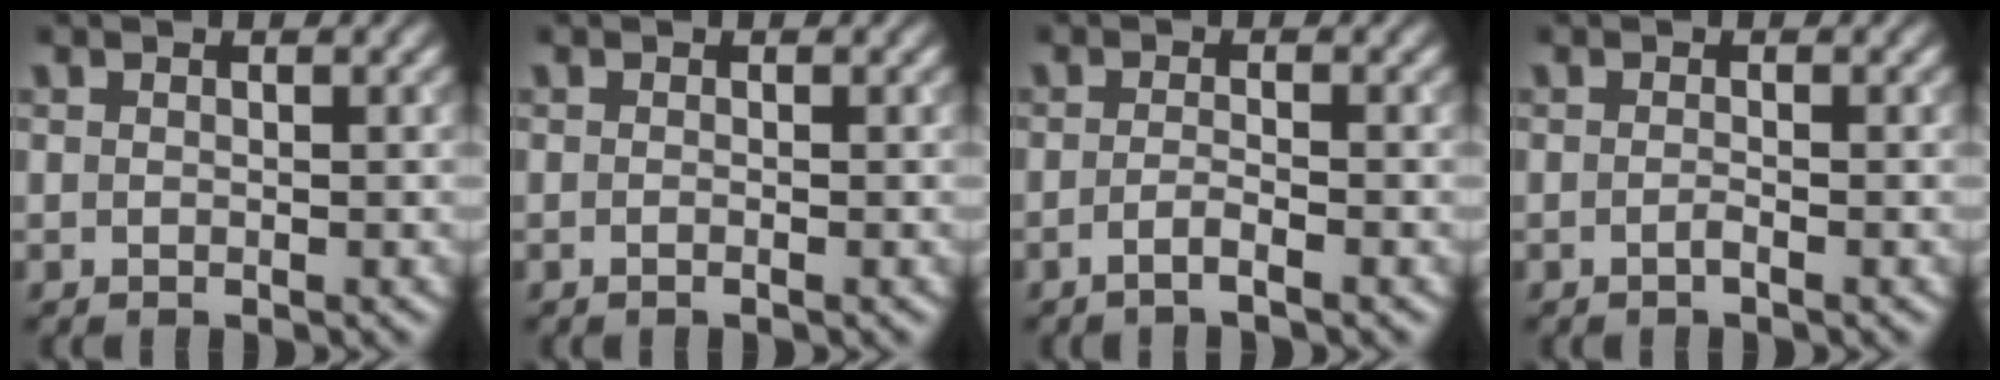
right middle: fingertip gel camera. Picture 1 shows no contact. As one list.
[{"total": 0.6, "force": [-0.2, 0.2, 0.5], "torque": [-0.009, -0.007, -0.008]}, {"total": 1.6, "force": [-0.8, 0.4, 1.3], "torque": [-0.019, -0.001, -0.023]}, {"total": 0.7, "force": [-0.4, 0.1, 0.5], "torque": [-0.010, 0.001, -0.009]}]